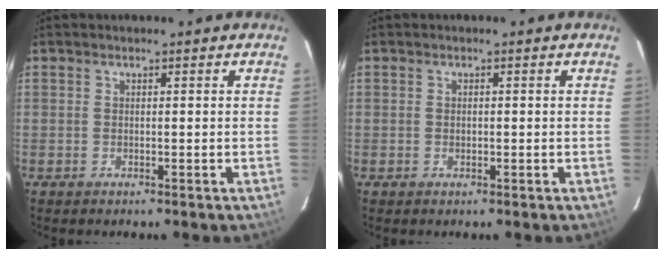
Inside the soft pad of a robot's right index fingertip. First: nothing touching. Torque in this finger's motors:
{"motor_torque": [-0.12, 0.06, -0.04, 0.00]}